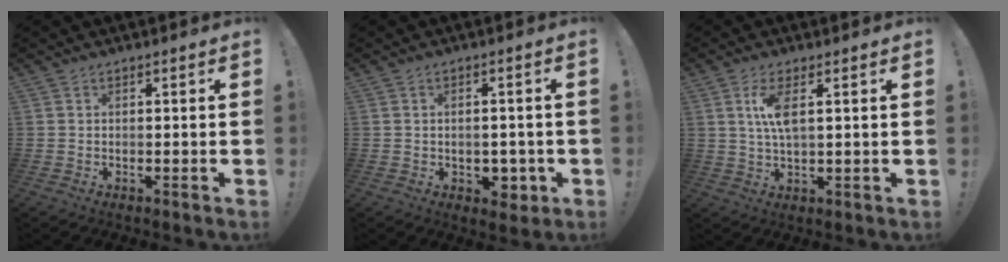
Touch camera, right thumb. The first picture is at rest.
{"total": 5.1, "force": [-1.1, 3.7, 3.3], "torque": [-0.019, 0.004, -0.017]}
{"total": 6.9, "force": [2.3, 2.0, 6.2], "torque": [-0.115, -0.010, 0.035]}